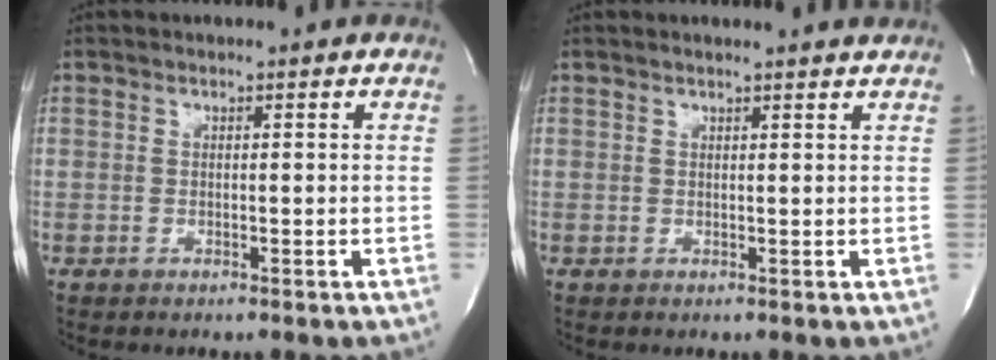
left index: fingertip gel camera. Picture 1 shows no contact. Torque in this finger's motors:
{"motor_torque": [0.12, -0.08, 0.01, -0.01]}